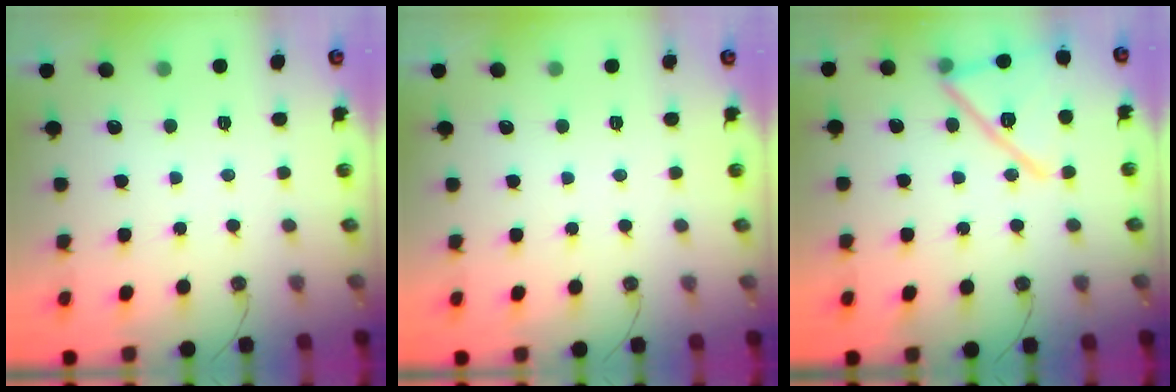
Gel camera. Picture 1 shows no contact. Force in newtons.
{"total": 0.0}
{"total": 19.5, "press": 16.5, "slide": 10.4}